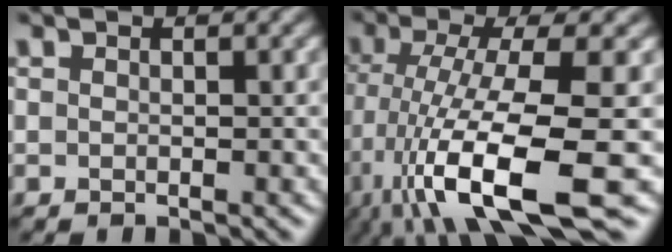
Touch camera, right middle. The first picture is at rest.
{"total": 12.5, "force": [-5.1, 3.4, 10.9], "torque": [-0.219, -0.018, -0.087]}